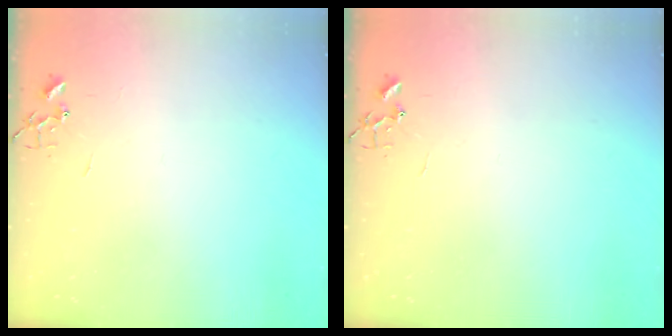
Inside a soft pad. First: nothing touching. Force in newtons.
{"total": 0.0}